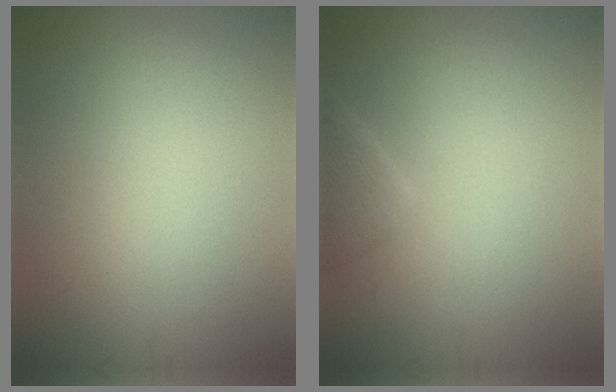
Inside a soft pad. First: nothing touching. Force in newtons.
{"total": 2.0, "press": 1.9, "slide": 0.2}